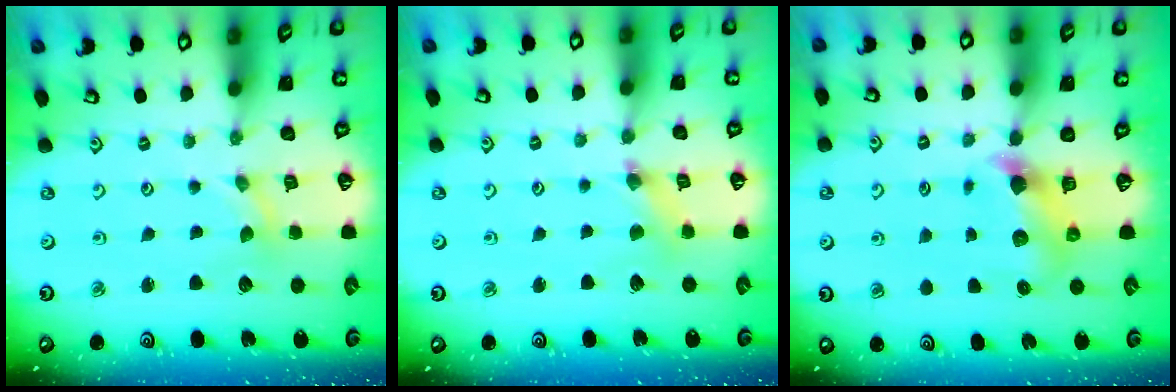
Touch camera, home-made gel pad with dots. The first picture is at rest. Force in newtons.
{"total": 2.7, "press": 2.7, "slide": 0.2}
{"total": 6.2, "press": 6.1, "slide": 0.6}